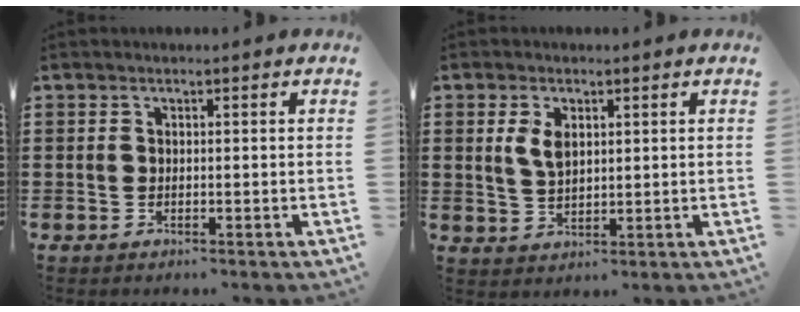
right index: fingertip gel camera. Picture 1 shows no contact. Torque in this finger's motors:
{"motor_torque": [0.31, -0.17, 0.31, 0.10]}